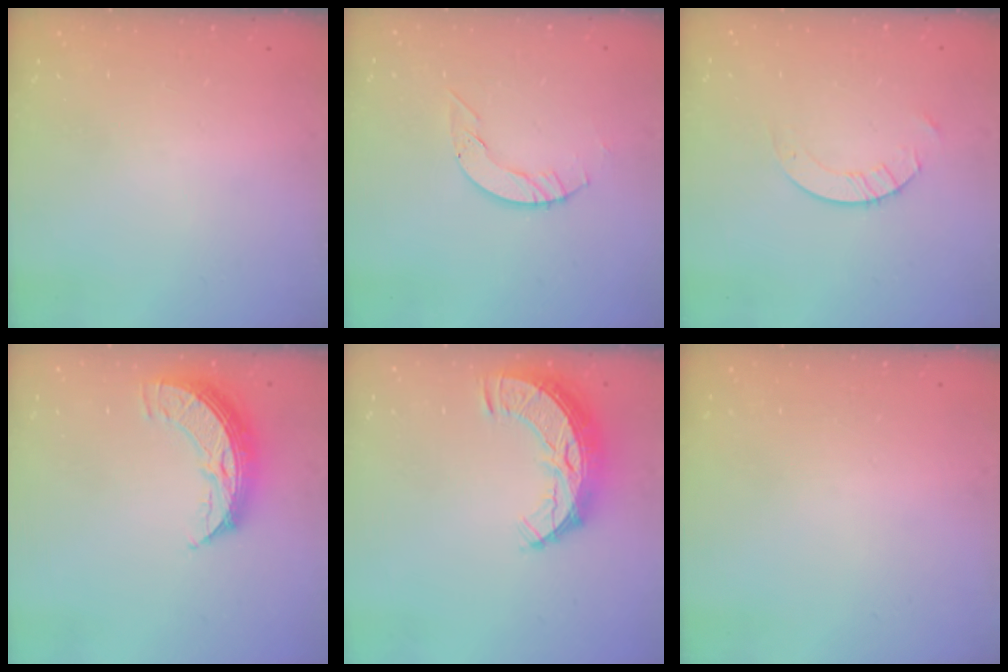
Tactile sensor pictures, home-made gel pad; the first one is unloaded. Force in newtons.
{"total": 4.4, "press": 4.4, "slide": 0.2}
{"total": 2.0, "press": 2.0, "slide": 0.2}
{"total": 10.1, "press": 10.0, "slide": 1.0}
{"total": 10.6, "press": 10.6, "slide": 0.8}
{"total": 0.0}